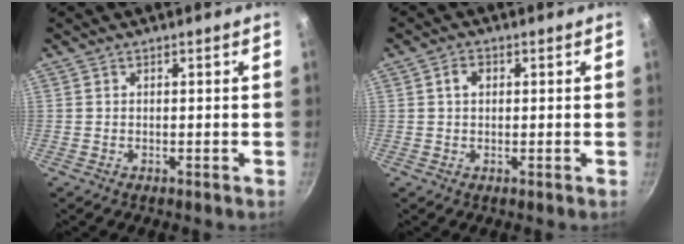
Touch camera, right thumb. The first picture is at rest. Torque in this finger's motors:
{"motor_torque": [0.11, 1.16, 0.33, -0.15, 0.02]}